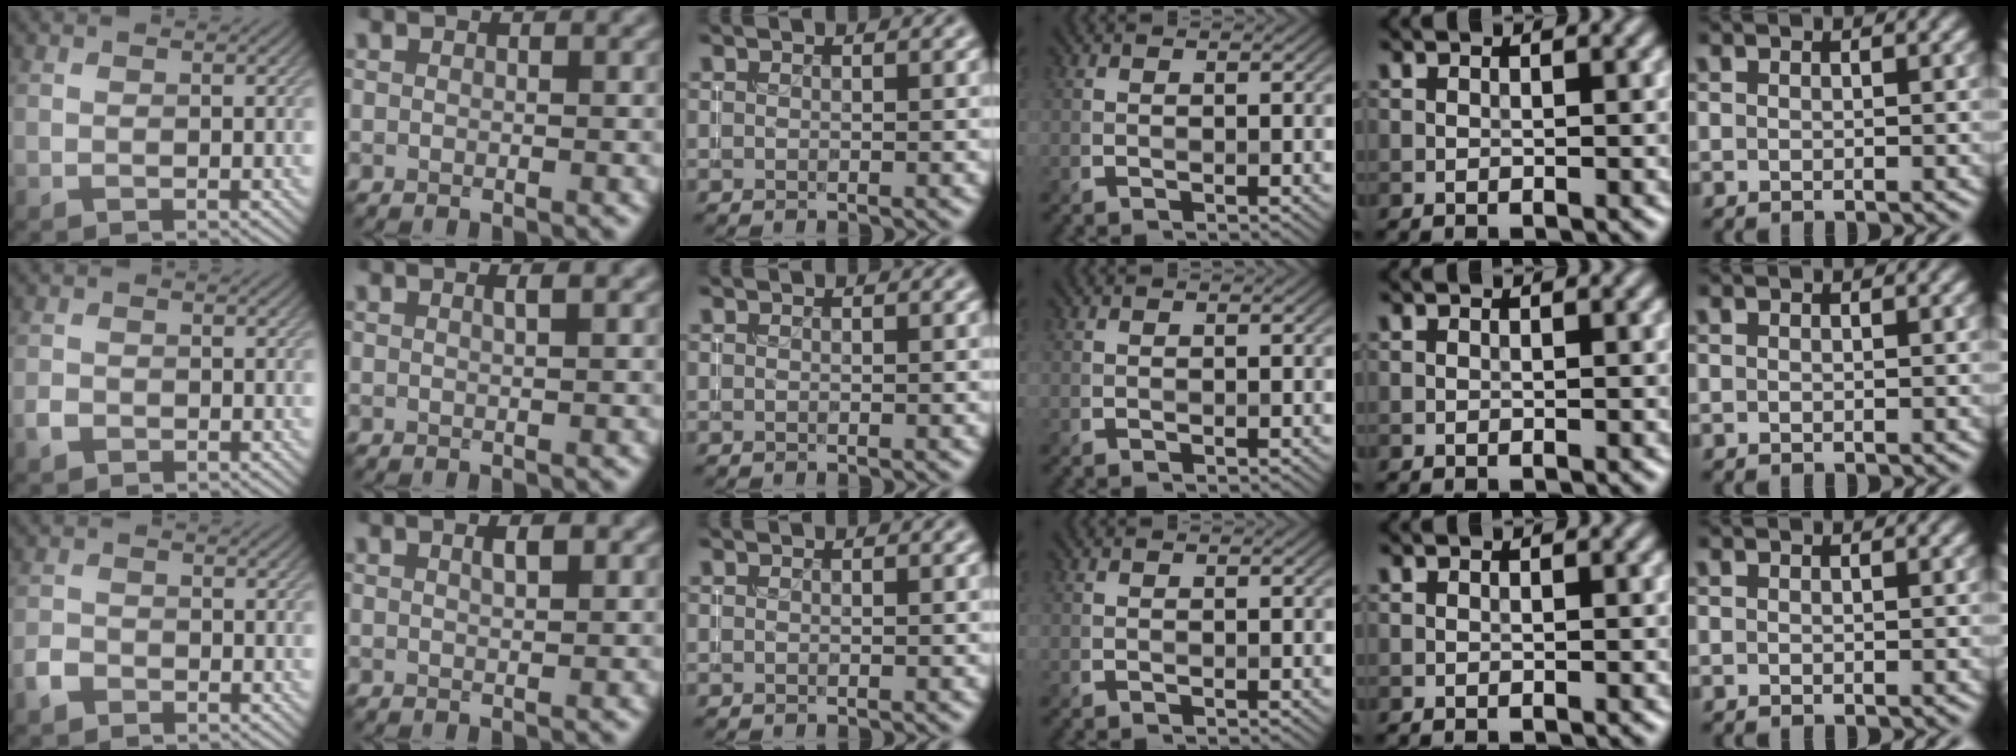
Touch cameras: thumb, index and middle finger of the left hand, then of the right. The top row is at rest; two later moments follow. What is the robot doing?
{"motion": "insert", "object": "coin"}